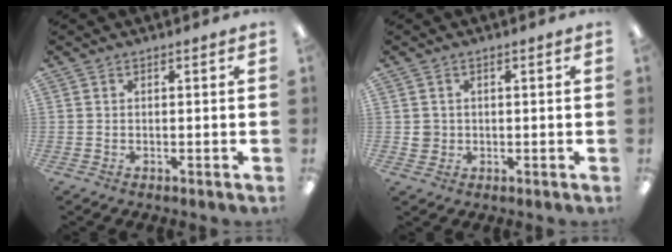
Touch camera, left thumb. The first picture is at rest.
{"total": 2.4, "force": [0.2, 2.4, 0.6], "torque": [-0.005, 0.000, 0.001]}